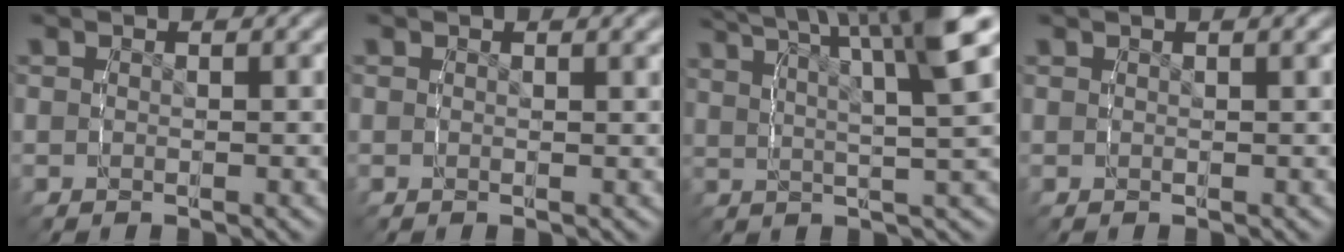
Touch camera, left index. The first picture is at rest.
{"total": 0.6, "force": [0.4, 0.0, 0.4], "torque": [-0.005, 0.000, 0.006]}
{"total": 6.9, "force": [3.5, 1.9, 5.6], "torque": [-0.080, 0.001, 0.047]}
{"total": 2.1, "force": [1.4, 0.6, 1.4], "torque": [-0.014, 0.010, 0.019]}